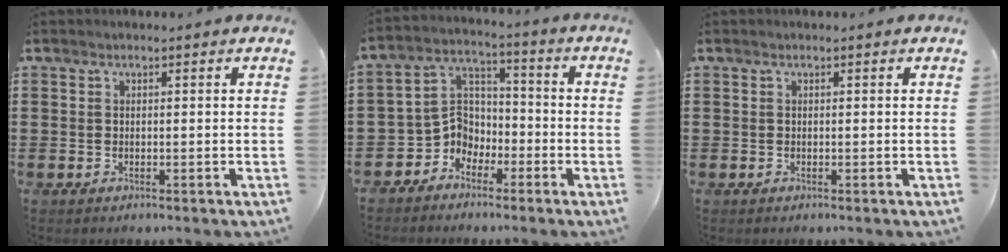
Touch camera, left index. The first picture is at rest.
{"total": 5.7, "force": [-3.8, 4.2, 0.7], "torque": [-0.034, 0.006, -0.082]}
{"total": 0.0}